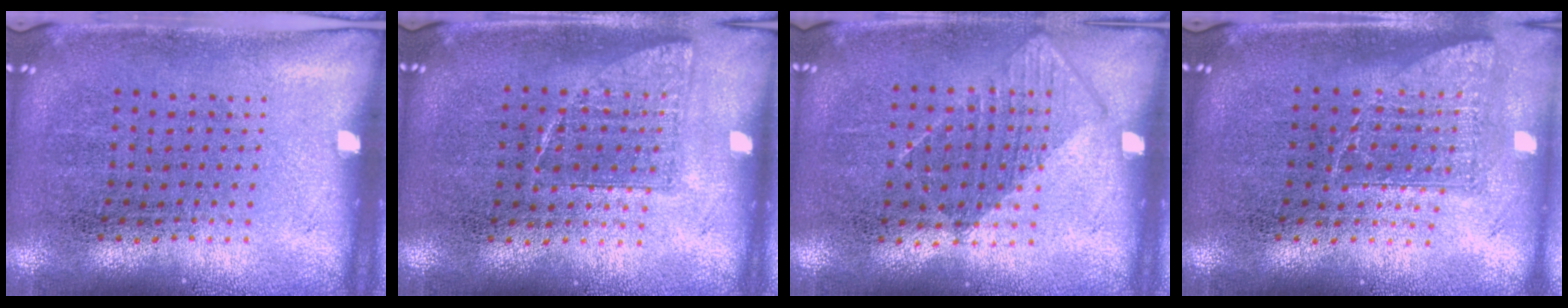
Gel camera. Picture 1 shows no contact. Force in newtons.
{"total": 0.7, "press": 0.7, "slide": 0.2}
{"total": 0.8, "press": 0.7, "slide": 0.4}
{"total": 1.4, "press": 1.1, "slide": 0.9}